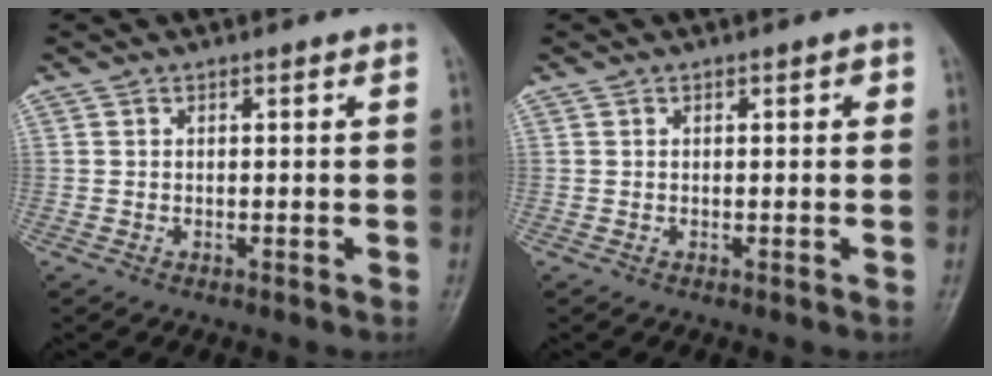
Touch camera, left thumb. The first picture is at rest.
{"total": 0.8, "force": [0.2, 0.4, 0.7], "torque": [-0.006, 0.002, 0.002]}